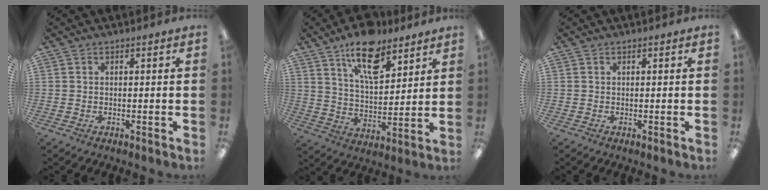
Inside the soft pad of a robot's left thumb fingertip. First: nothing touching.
{"total": 14.3, "force": [9.7, 6.3, 8.3], "torque": [-0.129, -0.046, 0.168]}
{"total": 0.0}